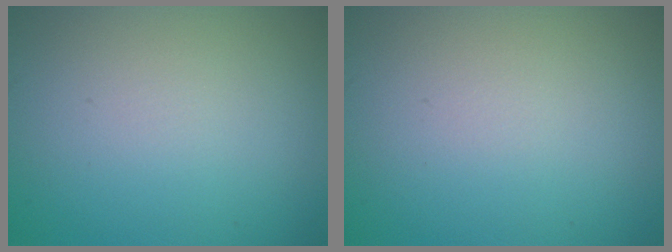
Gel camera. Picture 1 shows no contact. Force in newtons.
{"total": 0.0}